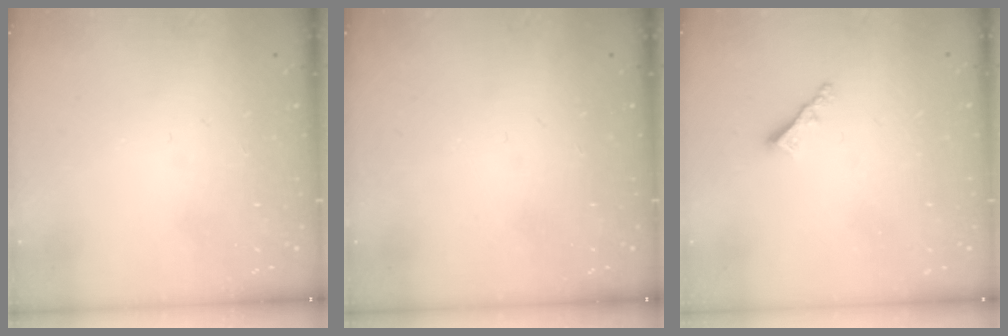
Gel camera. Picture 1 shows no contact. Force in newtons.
{"total": 0.0}
{"total": 2.3, "press": 2.3, "slide": 0.1}